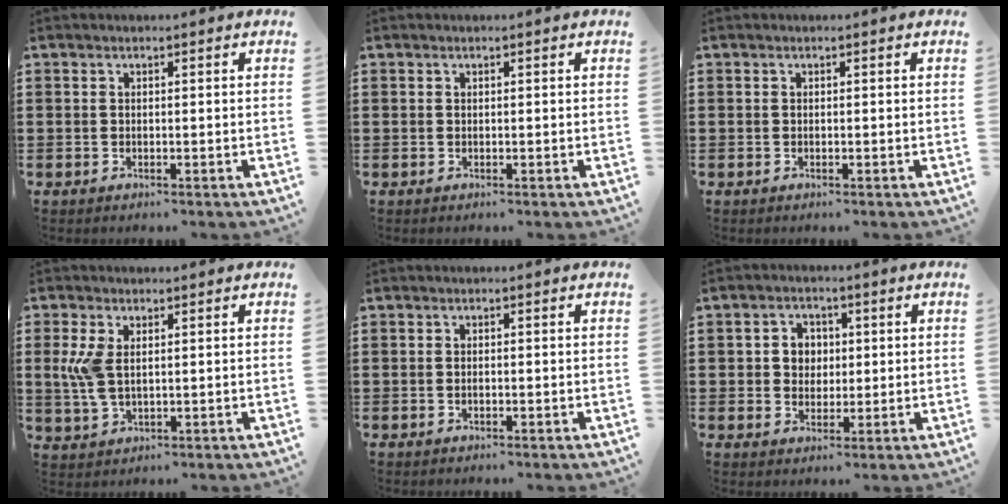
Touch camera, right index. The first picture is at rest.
{"total": 0.0}
{"total": 0.0}
{"total": 5.3, "force": [0.8, 2.7, 4.4], "torque": [-0.112, 0.000, 0.008]}
{"total": 0.6, "force": [-0.2, 0.2, 0.5], "torque": [-0.012, -0.003, -0.004]}
{"total": 3.8, "force": [0.3, 3.5, 1.4], "torque": [-0.041, 0.013, 0.002]}